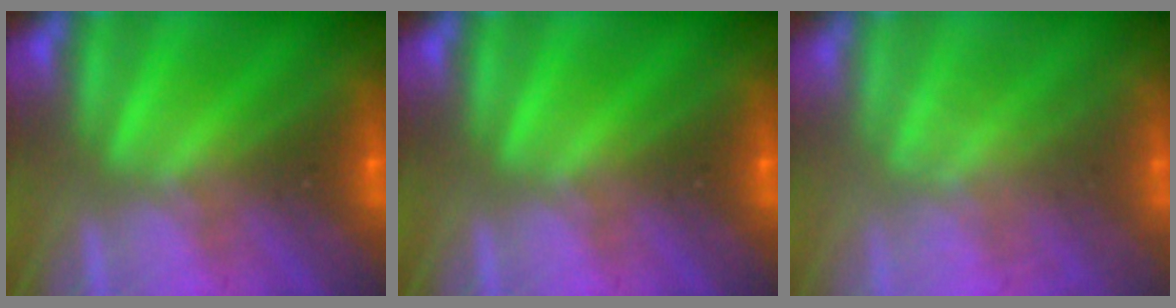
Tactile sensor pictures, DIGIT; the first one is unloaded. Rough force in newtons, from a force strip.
{"total": 0.0}
{"total": 1.7}